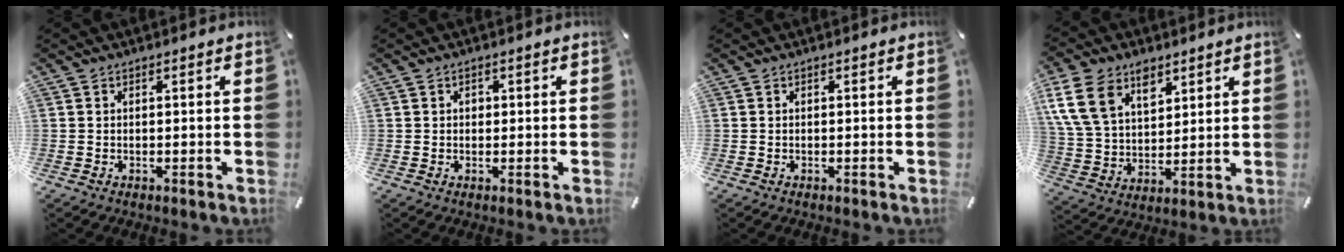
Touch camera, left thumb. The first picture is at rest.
{"total": 1.1, "force": [0.2, 0.9, 0.6], "torque": [-0.006, 0.001, 0.001]}
{"total": 0.0}
{"total": 13.4, "force": [7.0, 8.8, 7.3], "torque": [-0.174, -0.021, 0.129]}